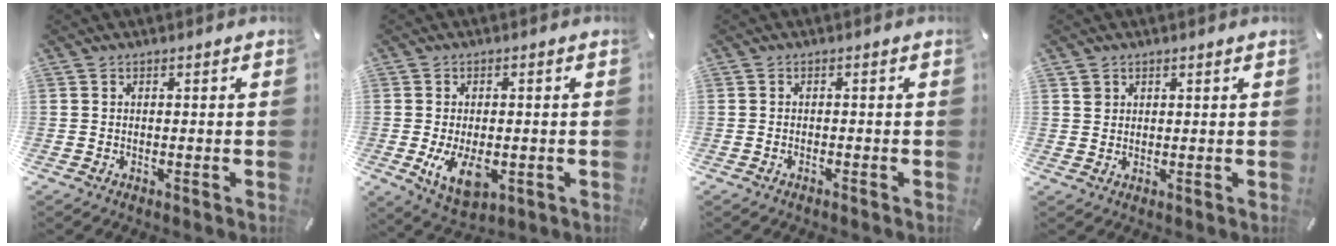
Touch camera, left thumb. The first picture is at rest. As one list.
[{"total": 8.7, "force": [-1.7, 4.9, 7.0], "torque": [-0.136, -0.011, -0.029]}, {"total": 0.9, "force": [-0.7, 0.2, 0.5], "torque": [-0.013, -0.002, -0.014]}, {"total": 1.9, "force": [1.2, 1.5, 0.2], "torque": [0.010, -0.008, 0.020]}]